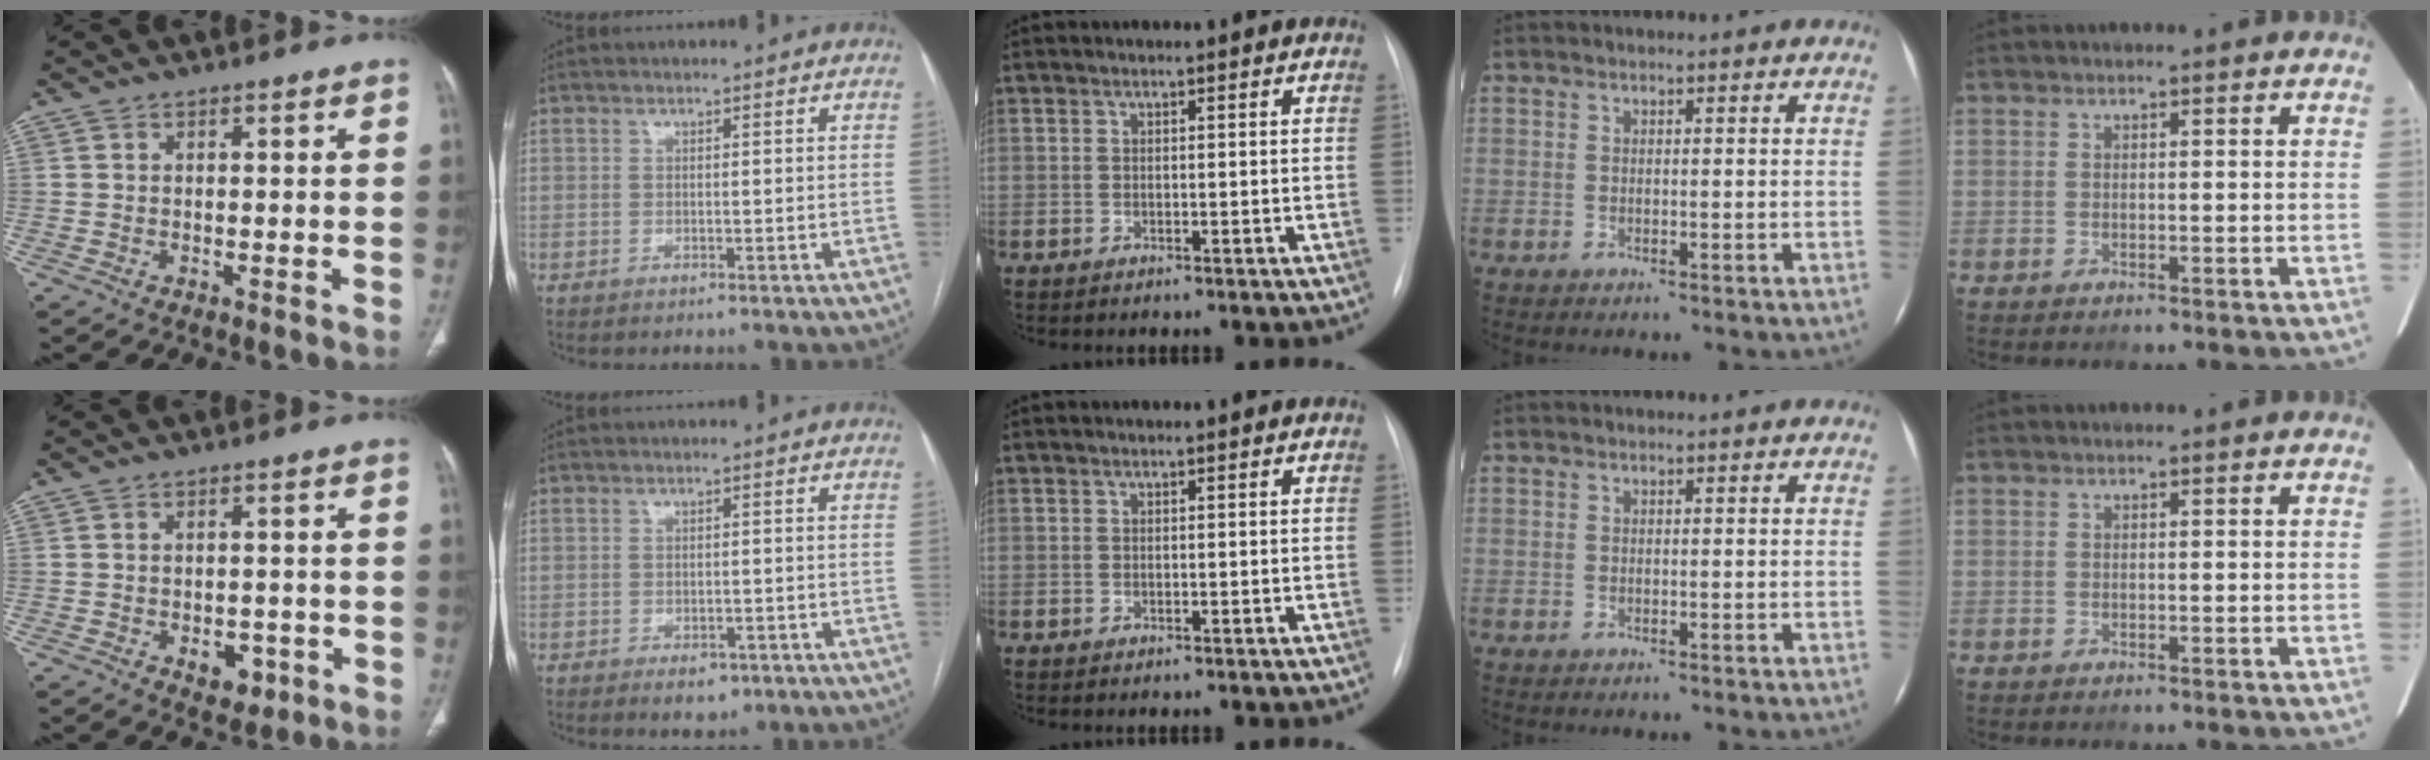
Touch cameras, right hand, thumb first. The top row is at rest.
{"thumb": {"total": 4.9, "force": [-1.9, 3.2, 3.2], "torque": [-0.025, 0.006, -0.015]}, "index": {"total": 3.3, "force": [-1.9, 1.9, 2.0], "torque": [-0.024, 0.000, -0.015]}}